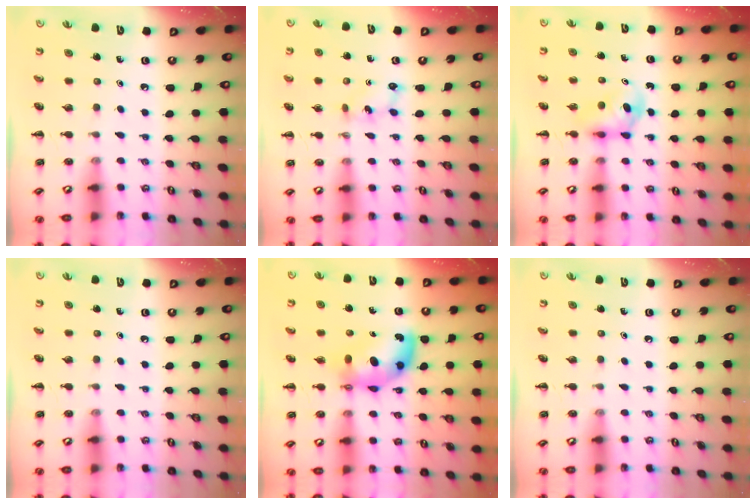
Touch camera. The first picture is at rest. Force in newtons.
{"total": 2.5, "press": 2.4, "slide": 0.7}
{"total": 3.7, "press": 3.5, "slide": 1.1}
{"total": 0.0}
{"total": 8.6, "press": 8.4, "slide": 1.7}
{"total": 0.0}